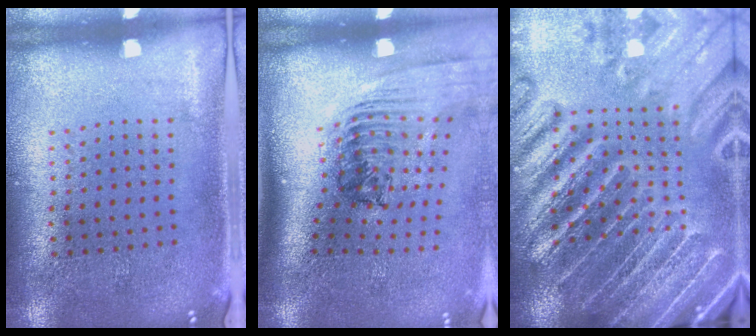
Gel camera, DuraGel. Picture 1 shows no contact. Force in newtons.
{"total": 2.5, "press": 1.8, "slide": 1.8}
{"total": 5.3, "press": 4.7, "slide": 2.5}